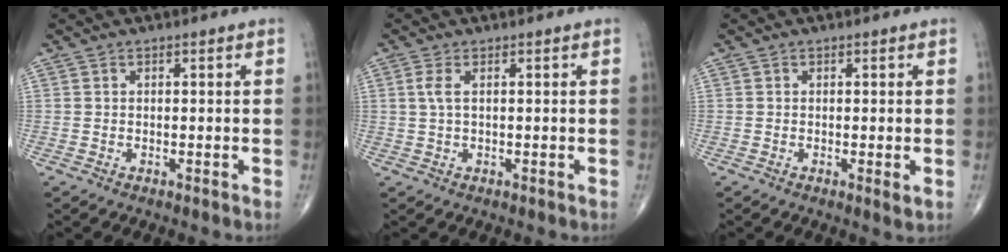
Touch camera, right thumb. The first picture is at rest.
{"total": 2.4, "force": [0.6, 0.7, 2.2], "torque": [-0.062, 0.008, 0.017]}
{"total": 1.2, "force": [-0.1, 0.2, 1.2], "torque": [-0.020, -0.006, -0.004]}